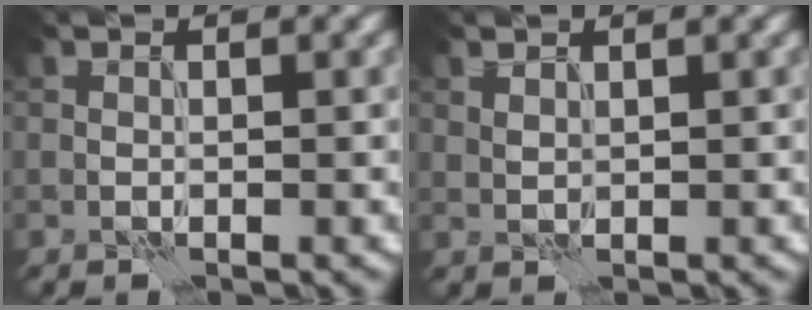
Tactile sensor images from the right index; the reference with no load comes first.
{"total": 0.6, "force": [0.6, 0.2, 0.1], "torque": [-0.008, -0.003, 0.015]}